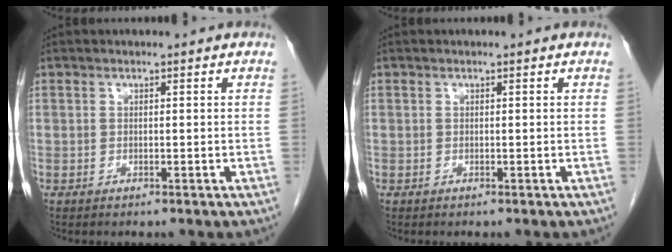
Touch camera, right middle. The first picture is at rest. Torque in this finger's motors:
{"motor_torque": [0.09, 0.00, 0.06, 0.01]}